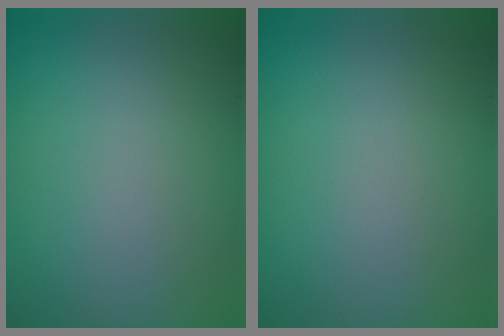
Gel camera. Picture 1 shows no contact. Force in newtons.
{"total": 0.0}